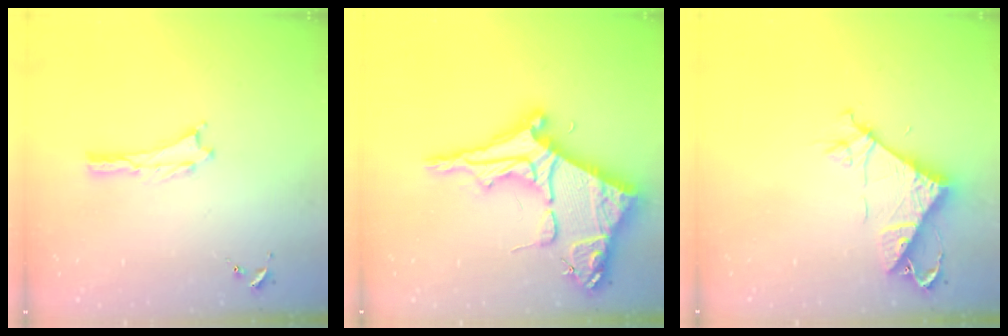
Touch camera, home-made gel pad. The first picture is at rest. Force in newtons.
{"total": 12.1, "press": 12.1, "slide": 1.3}
{"total": 7.7, "press": 7.7, "slide": 0.6}